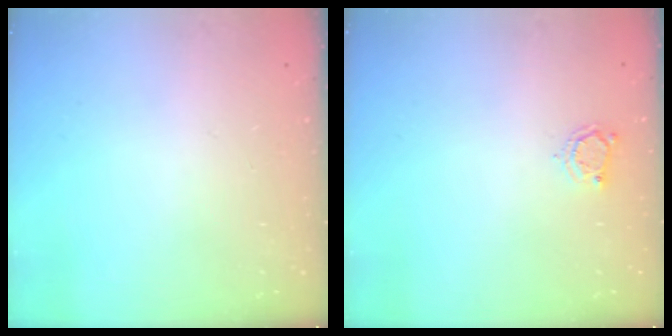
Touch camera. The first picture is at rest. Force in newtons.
{"total": 3.7, "press": 3.6, "slide": 0.4}